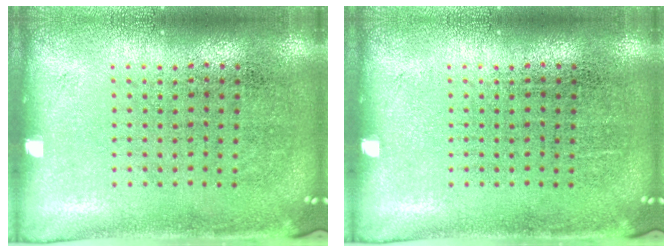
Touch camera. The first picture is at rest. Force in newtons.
{"total": 0.0}